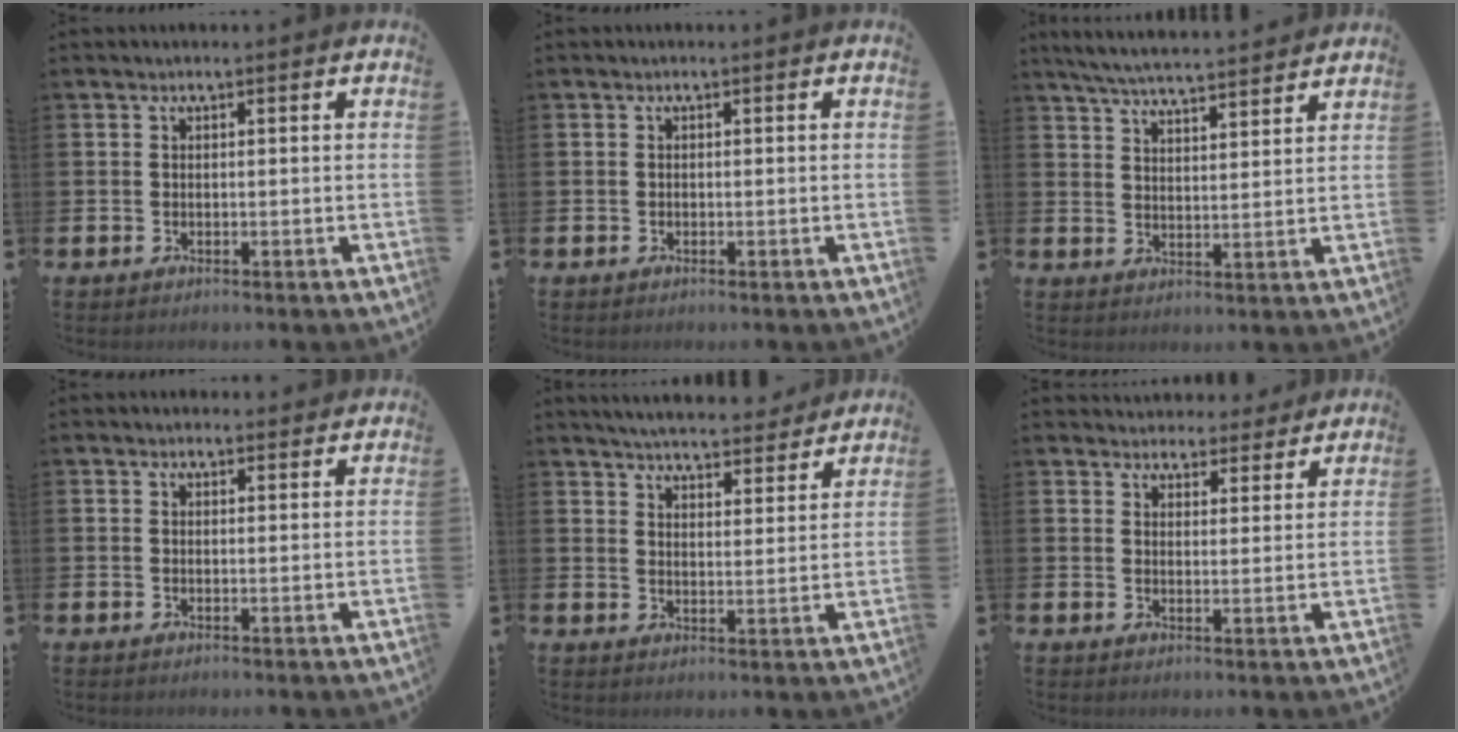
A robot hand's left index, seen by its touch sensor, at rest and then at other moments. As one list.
[{"total": 0.0}, {"total": 5.7, "force": [5.6, 0.1, 1.2], "torque": [-0.042, -0.033, 0.098]}, {"total": 1.0, "force": [0.9, 0.5, 0.1], "torque": [0.005, 0.003, 0.014]}, {"total": 5.4, "force": [5.3, 0.7, 0.8], "torque": [-0.023, -0.038, 0.093]}, {"total": 3.9, "force": [3.7, 1.2, -0.2], "torque": [0.001, -0.025, 0.066]}]